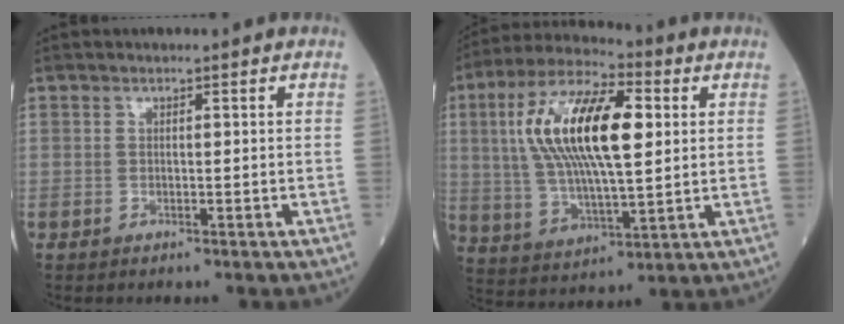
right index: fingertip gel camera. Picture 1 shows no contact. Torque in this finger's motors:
{"motor_torque": [1.69, 0.45, 1.05, 0.21]}